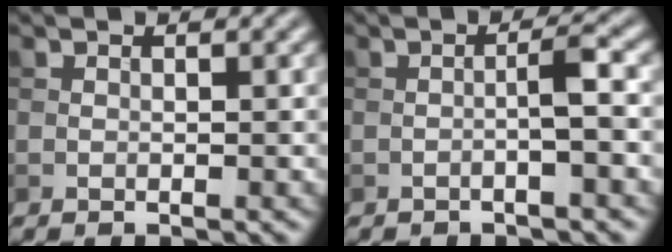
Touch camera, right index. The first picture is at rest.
{"total": 2.3, "force": [-0.8, 0.2, 2.2], "torque": [-0.035, 0.011, -0.020]}